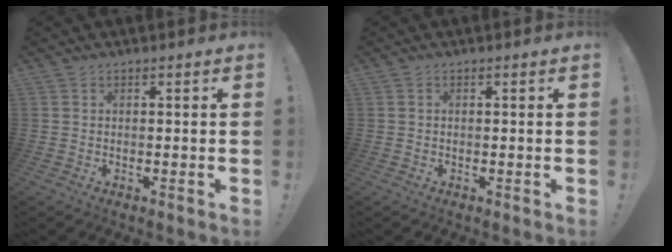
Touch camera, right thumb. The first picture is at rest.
{"total": 0.0}